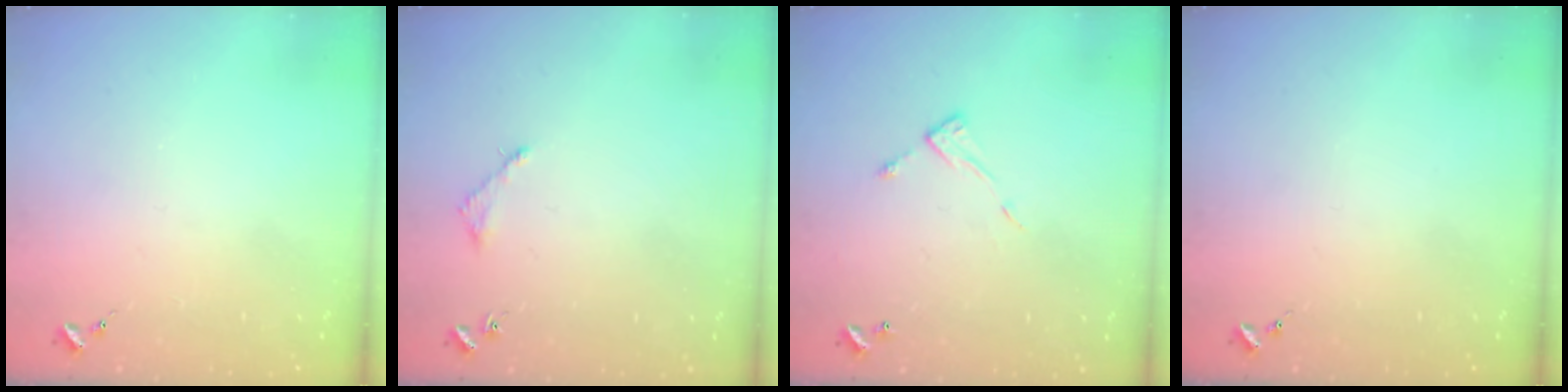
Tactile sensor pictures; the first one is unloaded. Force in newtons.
{"total": 3.0, "press": 3.0, "slide": 0.4}
{"total": 6.7, "press": 6.7, "slide": 0.2}
{"total": 0.0}